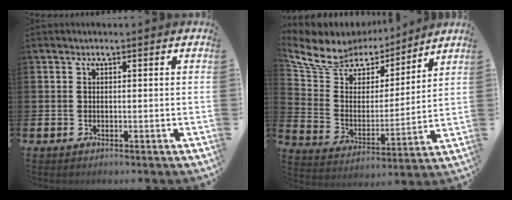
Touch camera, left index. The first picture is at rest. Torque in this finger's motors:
{"motor_torque": [1.07, -1.07, 0.49, 0.11]}